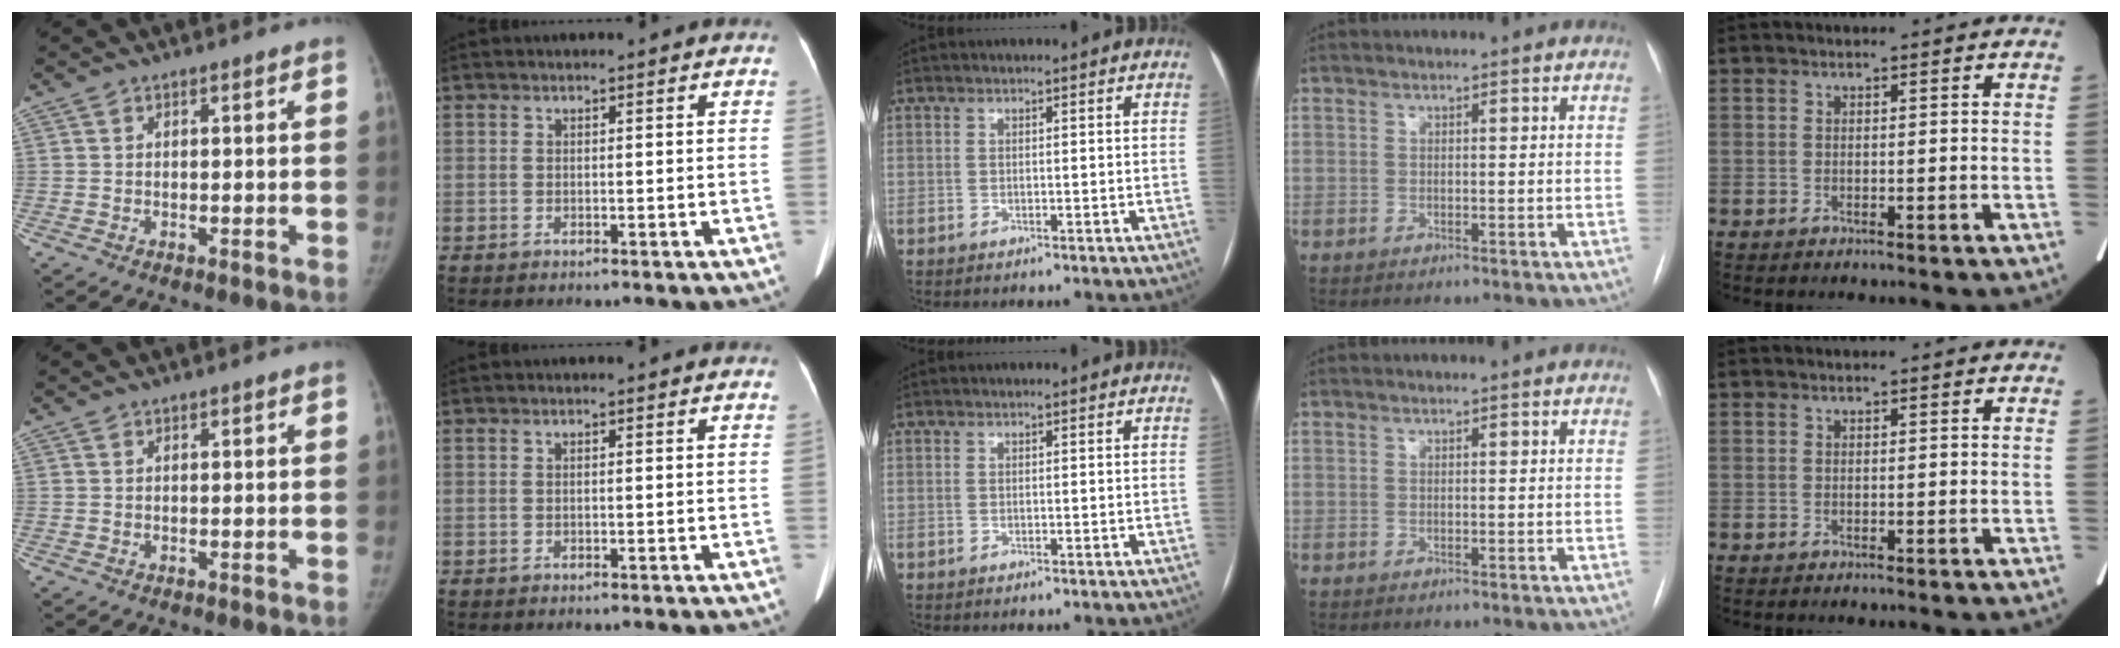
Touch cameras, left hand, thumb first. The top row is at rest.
{}